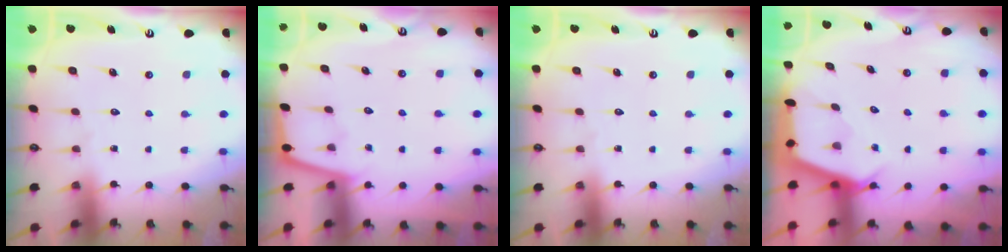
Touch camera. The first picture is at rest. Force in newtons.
{"total": 1.7, "press": 1.7, "slide": 0.3}
{"total": 0.0}
{"total": 2.9, "press": 2.9, "slide": 0.3}